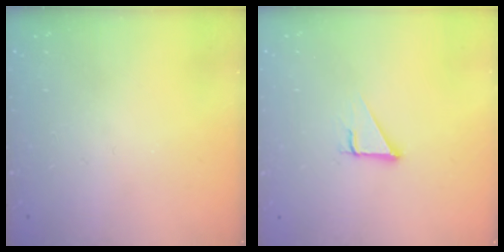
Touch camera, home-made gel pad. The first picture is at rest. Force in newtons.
{"total": 3.0, "press": 3.0, "slide": 0.1}